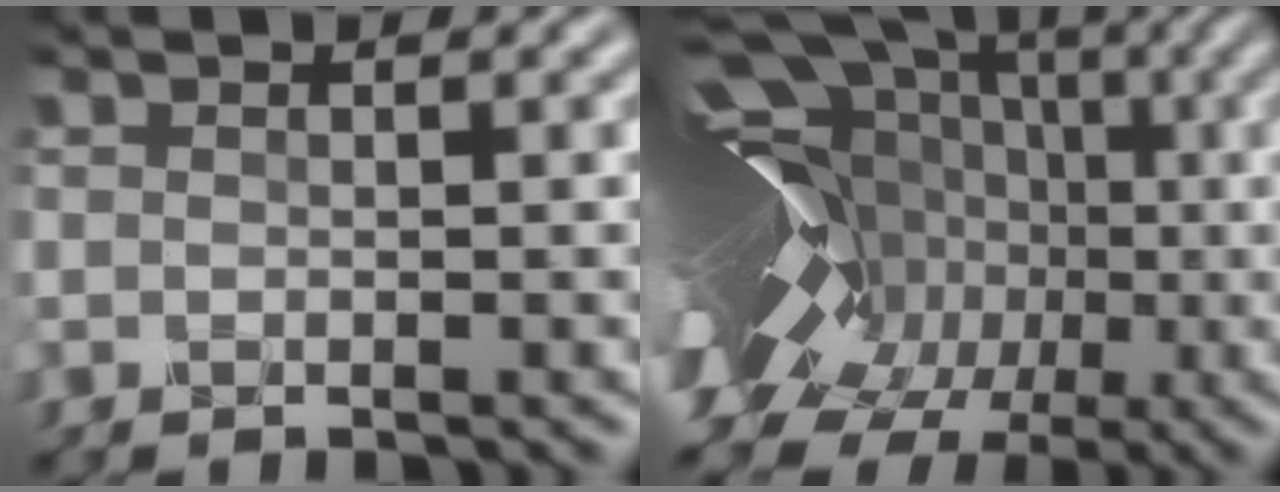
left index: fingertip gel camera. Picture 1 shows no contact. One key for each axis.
{"total": 19.5, "fx": -2.1, "fy": 14.2, "fz": 13.3, "tx": -0.225, "ty": 0.033, "tz": -0.056}